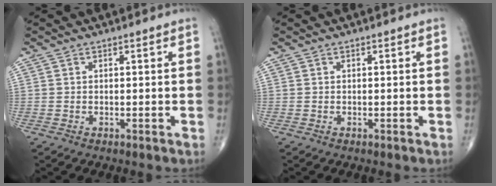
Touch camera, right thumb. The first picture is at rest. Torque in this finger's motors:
{"motor_torque": [0.00, 0.00, 0.06, 0.06, 0.03]}